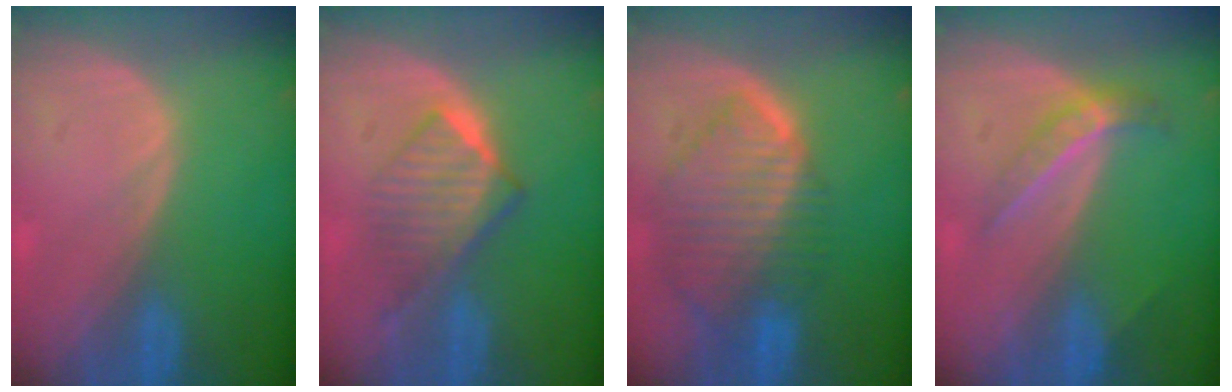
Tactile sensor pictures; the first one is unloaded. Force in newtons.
{"total": 6.6, "press": 6.2, "slide": 2.4}
{"total": 10.1, "press": 8.6, "slide": 5.2}
{"total": 4.5, "press": 4.0, "slide": 2.2}